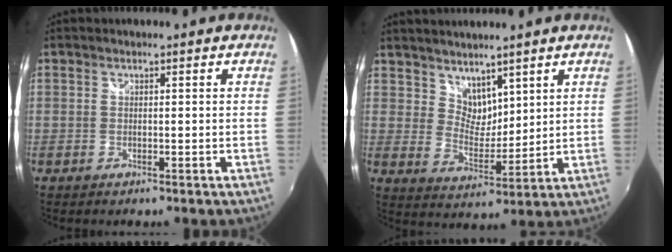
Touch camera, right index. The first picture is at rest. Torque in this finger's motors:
{"motor_torque": [-0.05, 0.02, -0.01, 0.00]}